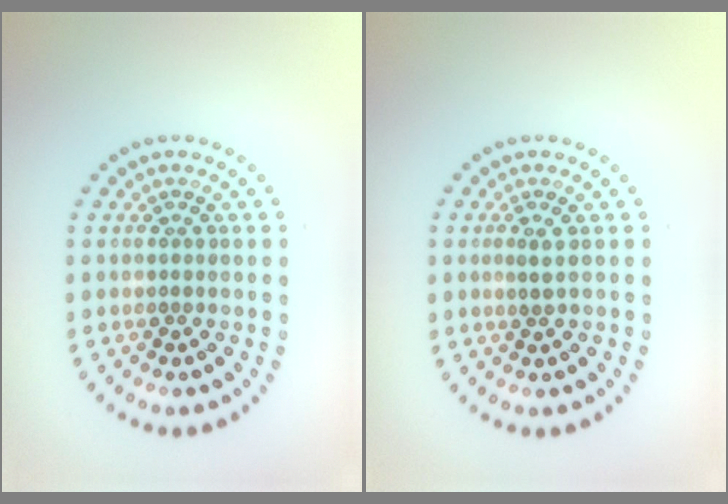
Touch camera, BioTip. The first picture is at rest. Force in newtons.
{"total": 1.0, "press": 0.8, "slide": 0.5}